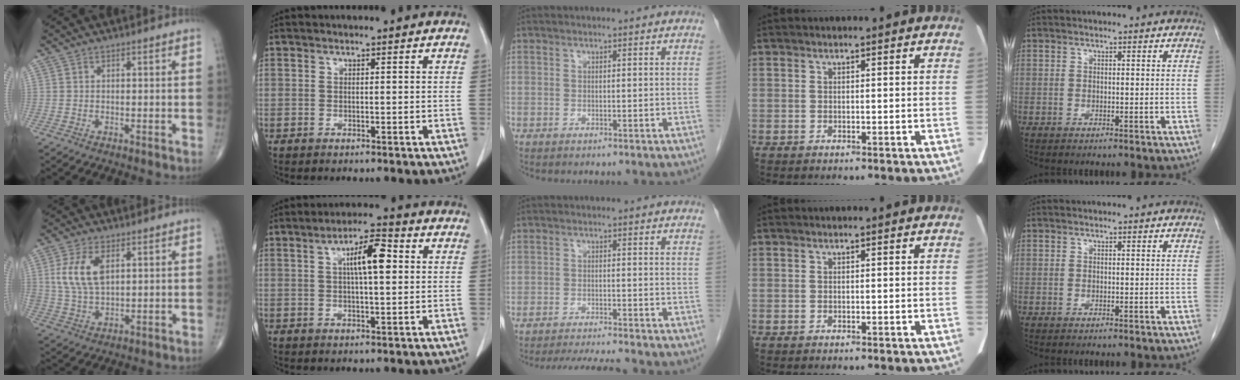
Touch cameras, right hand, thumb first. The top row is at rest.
{"thumb": {"total": 9.3, "force": [2.6, 5.0, 7.4], "torque": [-0.151, -0.006, 0.056]}, "index": {"total": 7.2, "force": [1.7, 1.6, 6.8], "torque": [-0.115, 0.017, 0.025]}, "middle": {"total": 7.5, "force": [-7.1, -0.4, 2.6], "torque": [-0.037, -0.008, -0.113]}}